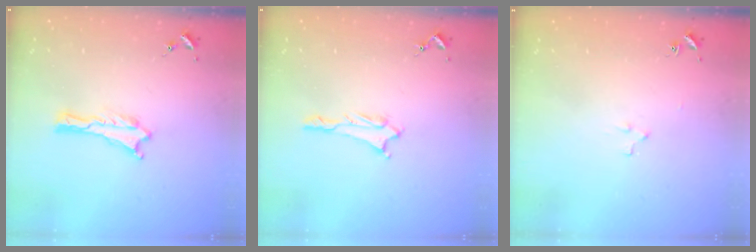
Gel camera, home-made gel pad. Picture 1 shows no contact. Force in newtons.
{"total": 1.2, "press": 1.2, "slide": 0.1}
{"total": 2.2, "press": 2.2, "slide": 0.2}